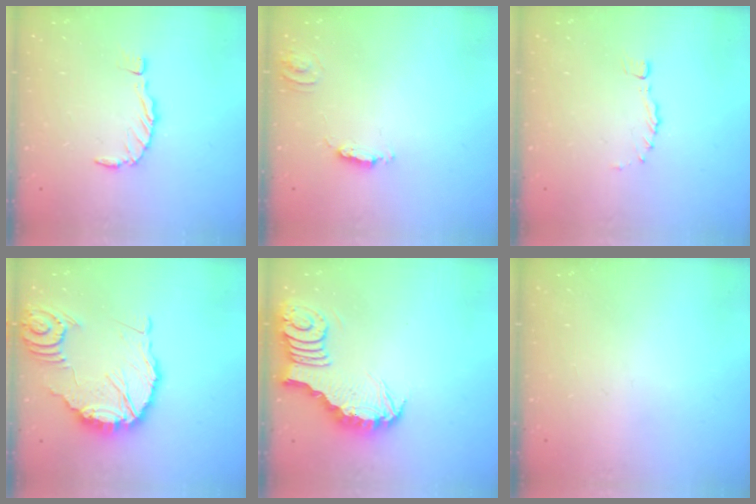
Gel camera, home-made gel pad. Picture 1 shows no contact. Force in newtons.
{"total": 5.6, "press": 5.6, "slide": 0.4}
{"total": 0.0}
{"total": 15.2, "press": 15.1, "slide": 1.9}
{"total": 3.9, "press": 3.9, "slide": 0.5}
{"total": 0.0}